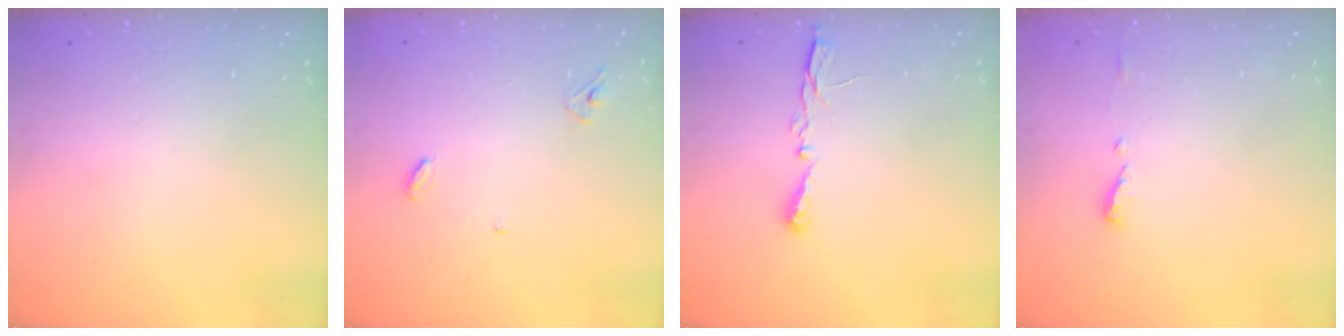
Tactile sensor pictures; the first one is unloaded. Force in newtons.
{"total": 3.7, "press": 3.6, "slide": 0.3}
{"total": 5.2, "press": 5.1, "slide": 0.8}
{"total": 4.9, "press": 4.9, "slide": 0.6}